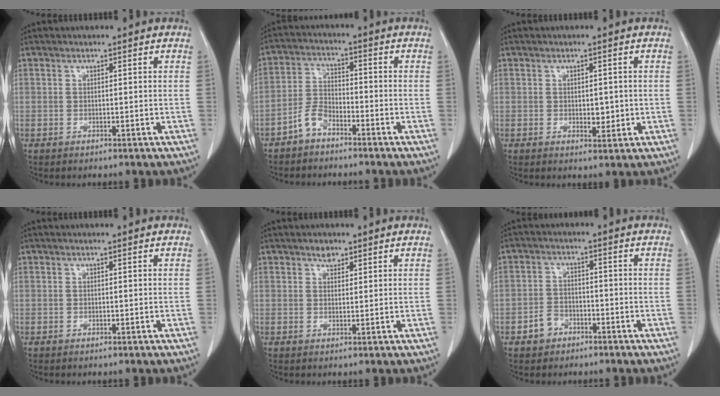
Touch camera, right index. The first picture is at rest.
{"total": 4.4, "force": [-3.3, 2.1, 2.1], "torque": [-0.048, 0.008, -0.066]}
{"total": 2.7, "force": [-0.1, 1.5, 2.2], "torque": [-0.026, 0.000, 0.007]}
{"total": 0.0}
{"total": 1.6, "force": [1.2, 0.9, 0.5], "torque": [-0.009, 0.000, 0.019]}
{"total": 3.6, "force": [-2.1, 2.7, 1.1], "torque": [-0.017, 0.009, -0.035]}